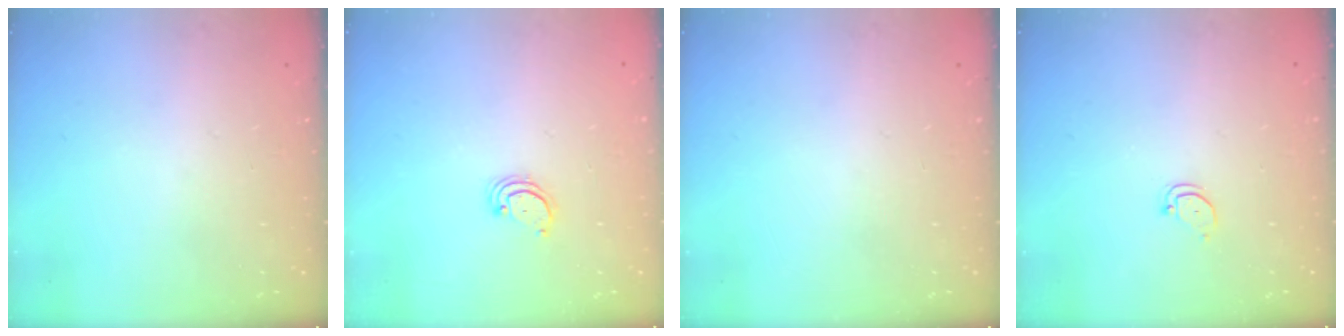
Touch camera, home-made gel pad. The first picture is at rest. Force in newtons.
{"total": 2.8, "press": 2.8, "slide": 0.3}
{"total": 0.0}
{"total": 2.4, "press": 2.4, "slide": 0.2}